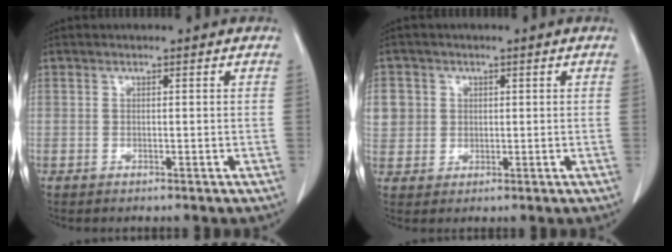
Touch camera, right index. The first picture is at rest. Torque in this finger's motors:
{"motor_torque": [0.33, 0.09, 0.16, 0.04]}